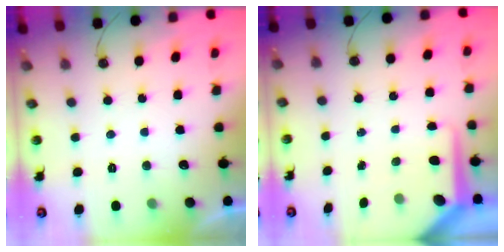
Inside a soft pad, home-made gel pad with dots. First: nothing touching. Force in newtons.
{"total": 8.9, "press": 8.9, "slide": 0.7}